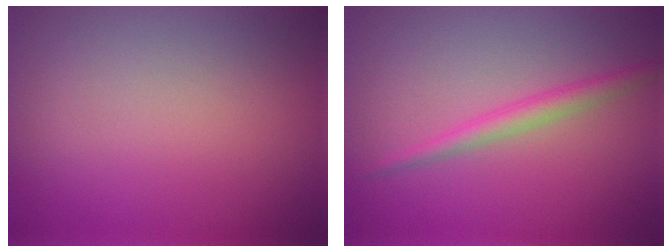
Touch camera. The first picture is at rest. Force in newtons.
{"total": 2.0, "press": 2.0, "slide": 0.0}